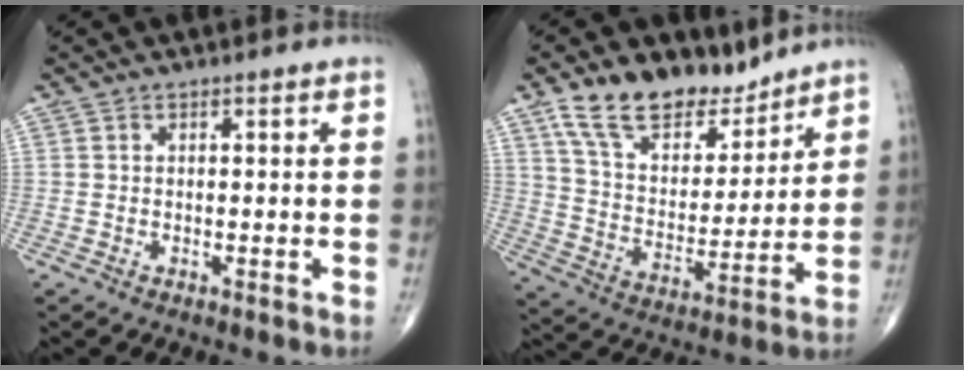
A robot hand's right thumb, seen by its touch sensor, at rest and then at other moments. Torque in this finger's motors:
{"motor_torque": [0.34, 0.67, -0.09, 0.24, 0.10]}